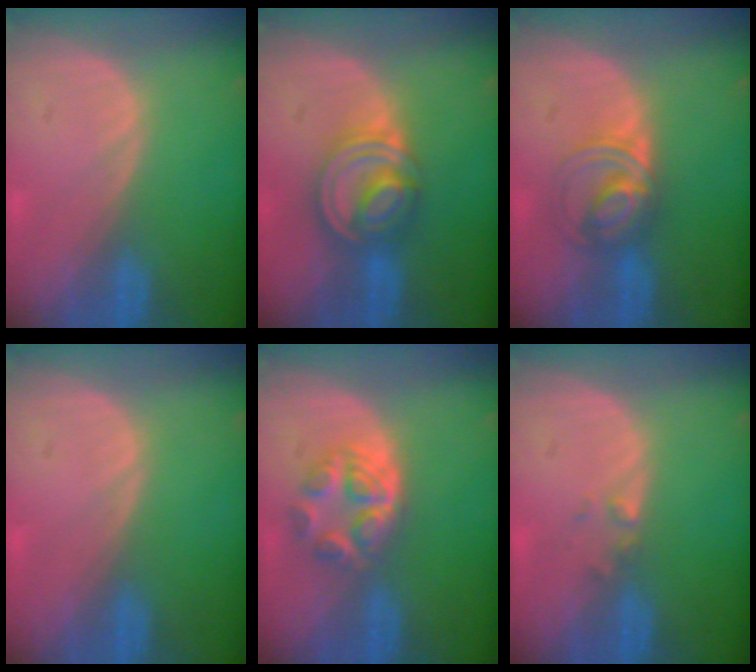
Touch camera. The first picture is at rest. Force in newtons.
{"total": 8.0, "press": 6.8, "slide": 4.2}
{"total": 5.5, "press": 5.5, "slide": 0.6}
{"total": 0.5, "press": 0.0, "slide": 0.5}
{"total": 6.3, "press": 5.3, "slide": 3.4}
{"total": 1.3, "press": 1.0, "slide": 0.8}